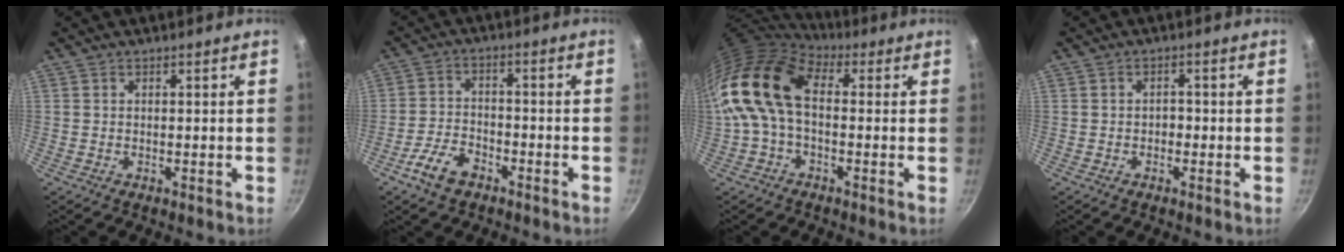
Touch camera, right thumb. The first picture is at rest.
{"total": 6.8, "force": [-4.3, 3.6, 4.0], "torque": [-0.072, 0.031, -0.083]}
{"total": 14.6, "force": [0.6, 9.1, 11.4], "torque": [-0.210, 0.025, -0.005]}
{"total": 1.7, "force": [-0.5, 1.2, 1.1], "torque": [-0.009, 0.011, -0.008]}